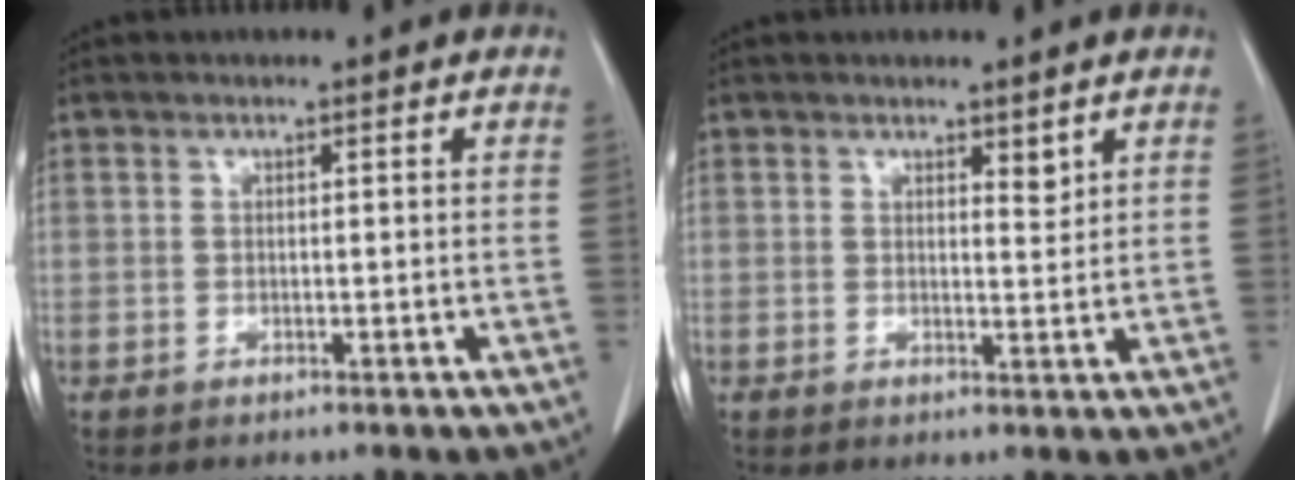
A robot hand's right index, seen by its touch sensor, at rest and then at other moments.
{"total": 1.7, "force": [1.2, 0.5, 1.0], "torque": [-0.013, -0.010, 0.020]}